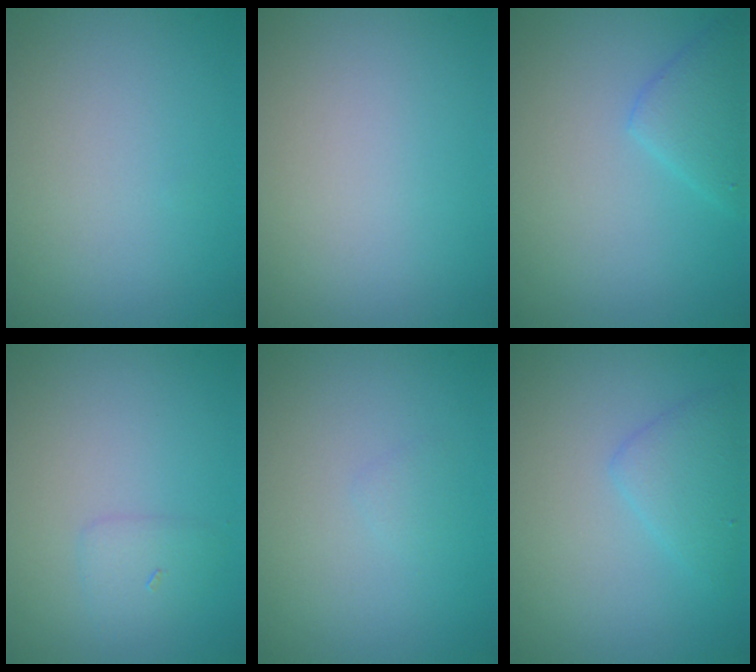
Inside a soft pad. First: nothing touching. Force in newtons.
{"total": 0.0}
{"total": 2.6, "press": 2.6, "slide": 0.1}
{"total": 1.4, "press": 1.4, "slide": 0.1}
{"total": 0.6, "press": 0.6, "slide": 0.1}
{"total": 2.5, "press": 2.5, "slide": 0.1}